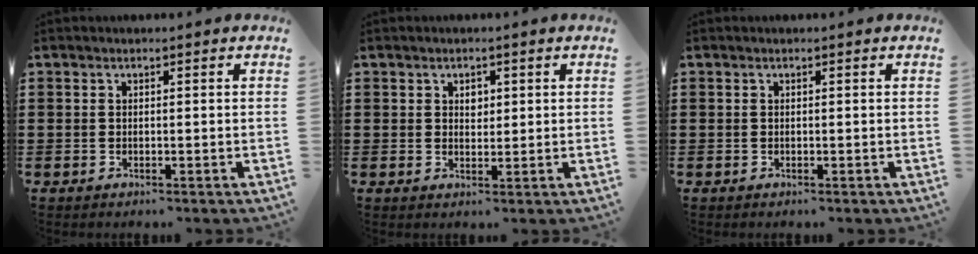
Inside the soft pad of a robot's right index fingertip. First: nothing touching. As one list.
[{"total": 1.9, "force": [0.7, 1.3, 1.1], "torque": [-0.016, 0.004, 0.010]}, {"total": 0.0}]